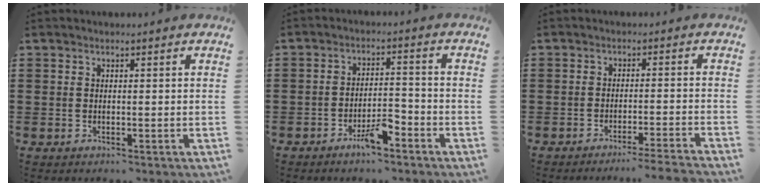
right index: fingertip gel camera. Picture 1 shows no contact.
{"total": 4.5, "force": [-3.3, 1.1, 2.8], "torque": [-0.051, 0.007, -0.062]}
{"total": 3.1, "force": [-2.7, -0.8, 1.2], "torque": [-0.019, -0.008, -0.055]}